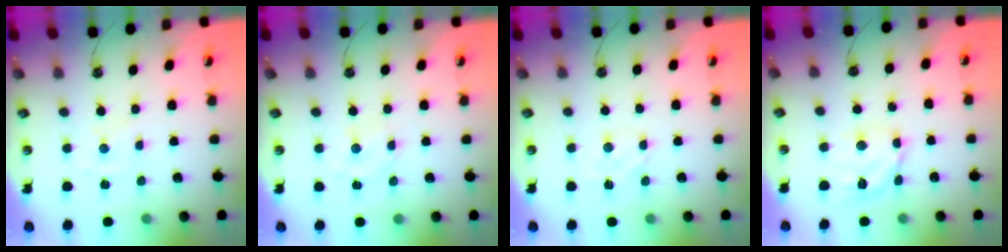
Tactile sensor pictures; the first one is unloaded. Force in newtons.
{"total": 2.3, "press": 2.3, "slide": 0.3}
{"total": 3.3, "press": 3.3, "slide": 0.3}
{"total": 12.1, "press": 12.0, "slide": 0.9}